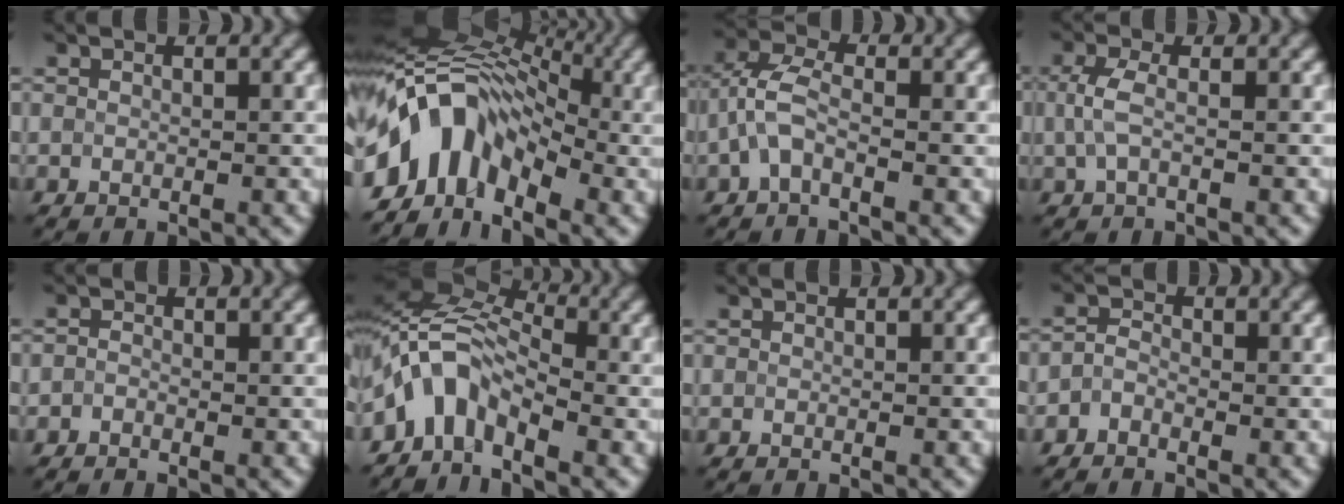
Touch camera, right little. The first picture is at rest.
{"total": 8.5, "force": [-3.3, 5.9, 5.2], "torque": [-0.079, 0.016, -0.069]}
{"total": 3.3, "force": [-1.1, 1.6, 2.6], "torque": [-0.059, 0.014, -0.034]}
{"total": 2.3, "force": [0.0, 1.0, 2.1], "torque": [-0.054, 0.002, -0.004]}
{"total": 0.7, "force": [-0.5, 0.4, 0.2], "torque": [-0.002, -0.001, -0.013]}
{"total": 5.3, "force": [-2.9, 3.0, 3.2], "torque": [-0.045, 0.015, -0.072]}
{"total": 0.0}
{"total": 1.4, "force": [-1.0, 0.9, 0.6], "torque": [-0.009, 0.004, -0.025]}